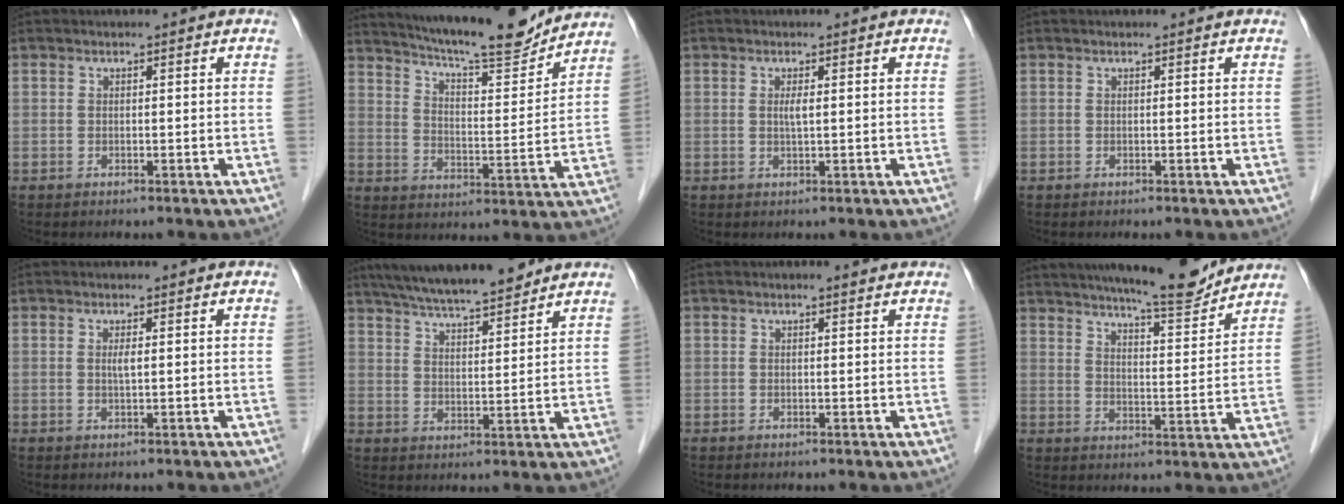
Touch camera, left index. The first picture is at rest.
{"total": 16.6, "force": [15.2, 1.4, 6.5], "torque": [-0.109, -0.012, 0.221]}
{"total": 1.3, "force": [0.3, 0.0, 1.3], "torque": [-0.029, -0.001, 0.005]}
{"total": 0.6, "force": [0.5, 0.1, 0.1], "torque": [-0.003, 0.004, 0.006]}
{"total": 1.1, "force": [0.2, 0.0, 1.1], "torque": [-0.025, -0.001, 0.005]}
{"total": 13.2, "force": [11.6, 1.5, 6.3], "torque": [-0.105, 0.020, 0.185]}
{"total": 1.2, "force": [1.0, 0.3, 0.6], "torque": [-0.015, 0.009, 0.013]}
{"total": 12.7, "force": [11.6, 0.8, 5.3], "torque": [-0.078, -0.008, 0.162]}